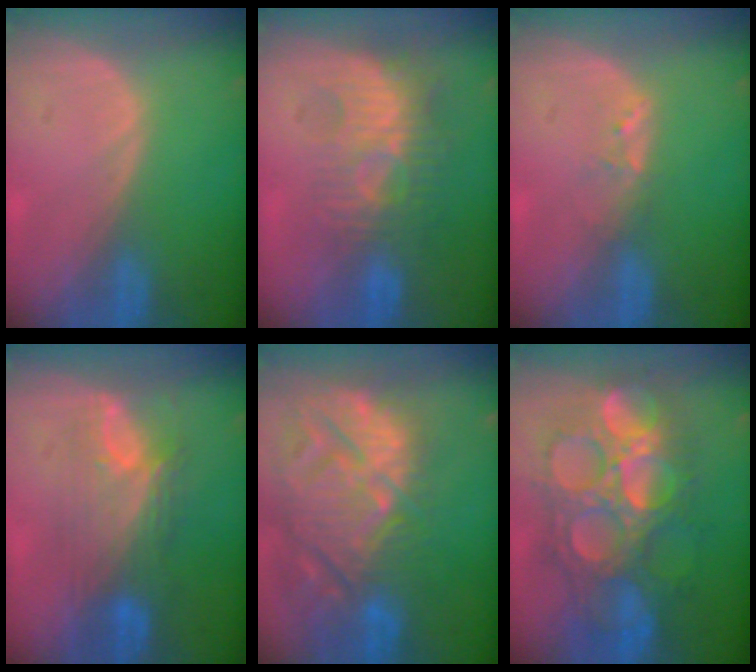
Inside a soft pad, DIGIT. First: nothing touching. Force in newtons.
{"total": 9.8, "press": 8.5, "slide": 4.8}
{"total": 1.6, "press": 1.5, "slide": 0.3}
{"total": 7.3, "press": 7.2, "slide": 1.4}
{"total": 15.2, "press": 13.1, "slide": 7.8}
{"total": 13.6, "press": 13.5, "slide": 1.5}